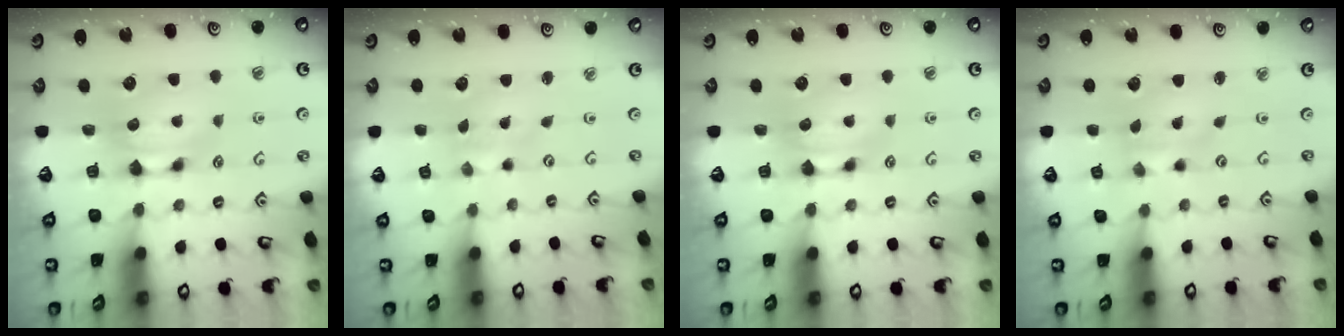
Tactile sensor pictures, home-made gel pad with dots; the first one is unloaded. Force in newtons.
{"total": 4.8, "press": 4.8, "slide": 0.7}
{"total": 0.0}
{"total": 2.0, "press": 1.7, "slide": 1.1}